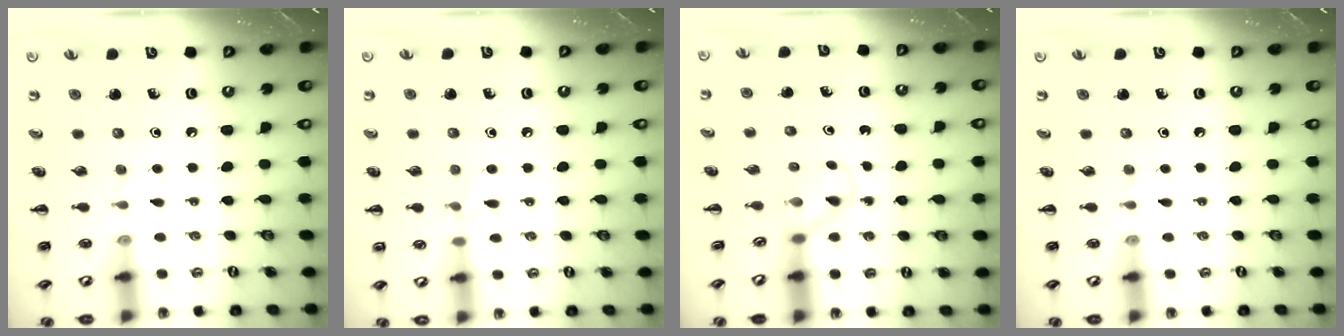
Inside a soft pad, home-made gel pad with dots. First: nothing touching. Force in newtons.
{"total": 5.0, "press": 4.7, "slide": 1.7}
{"total": 3.6, "press": 3.4, "slide": 1.2}
{"total": 0.0}